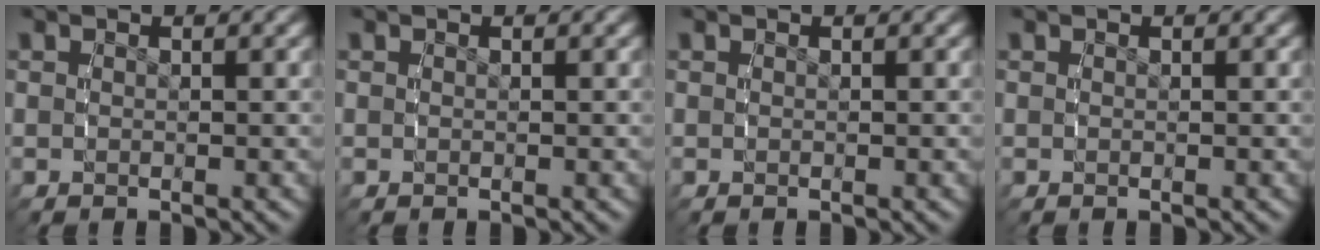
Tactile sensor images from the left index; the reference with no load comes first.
{"total": 0.0}
{"total": 0.0}
{"total": 0.0}